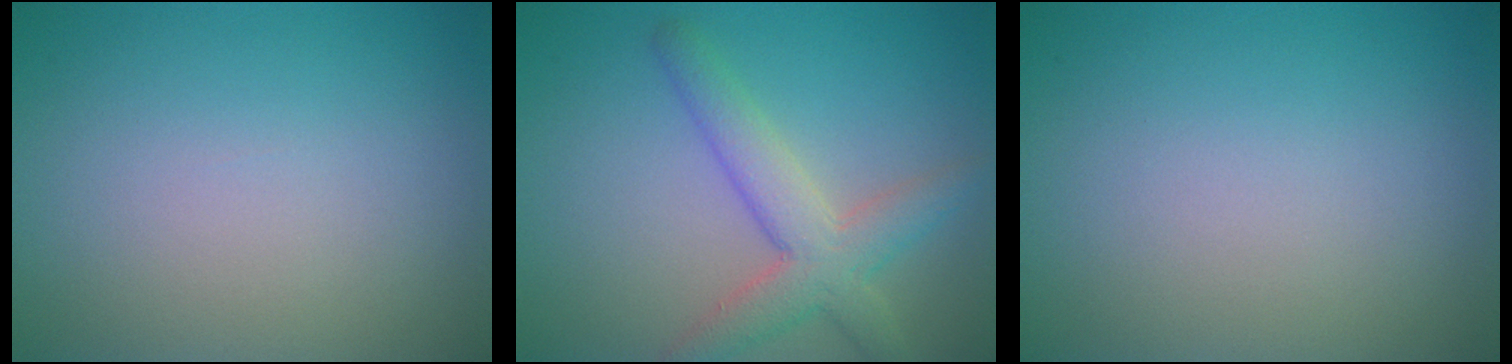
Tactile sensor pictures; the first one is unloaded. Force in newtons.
{"total": 4.6, "press": 4.6, "slide": 0.3}
{"total": 0.0}